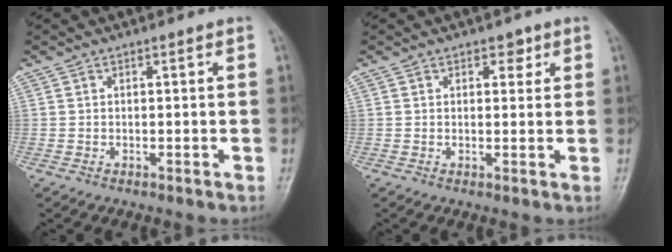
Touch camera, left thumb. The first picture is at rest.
{"total": 2.3, "force": [1.3, 1.5, 1.2], "torque": [0.004, -0.004, 0.015]}